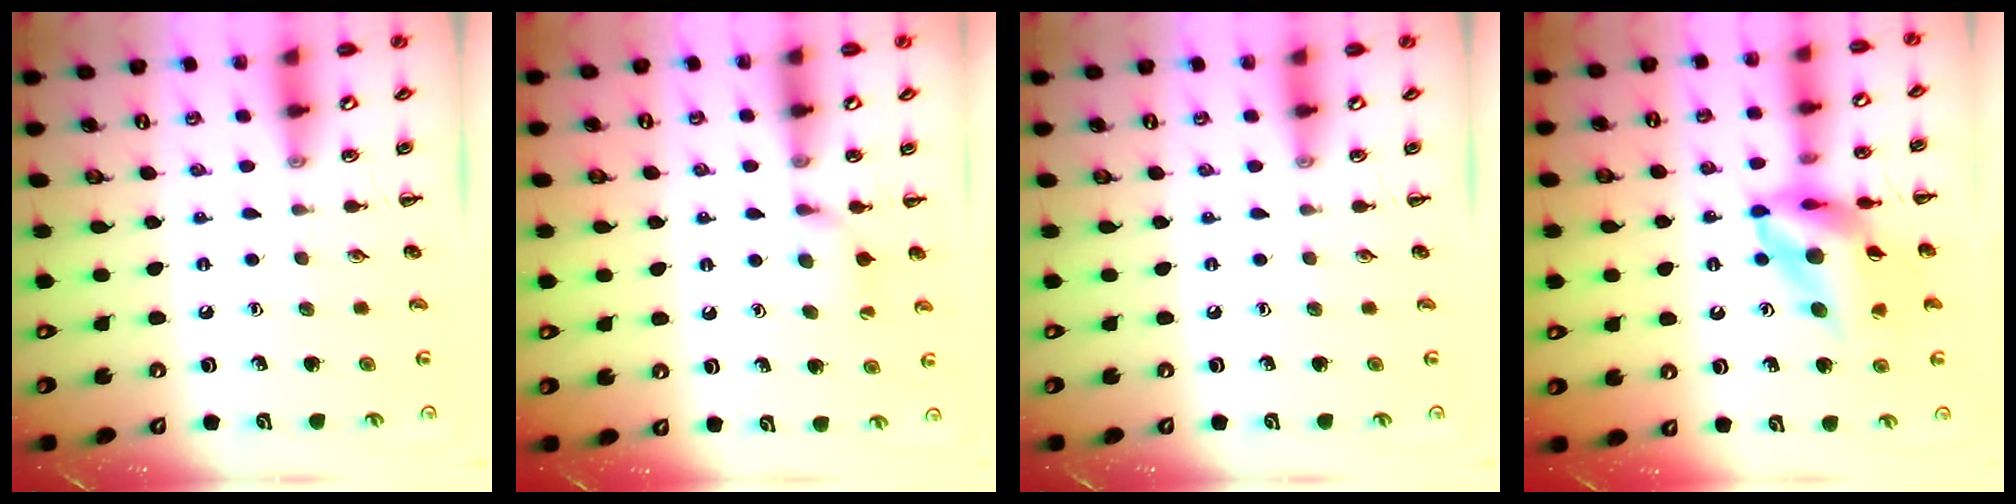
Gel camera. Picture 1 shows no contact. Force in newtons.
{"total": 7.1, "press": 6.8, "slide": 2.0}
{"total": 0.0}
{"total": 14.2, "press": 13.5, "slide": 4.6}